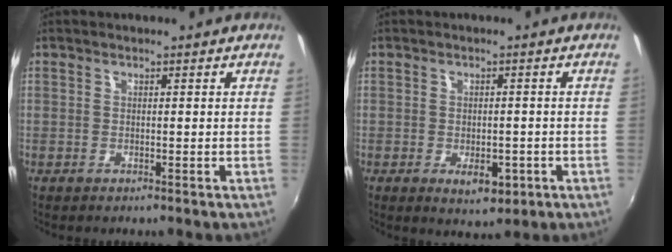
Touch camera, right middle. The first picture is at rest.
{"total": 5.0, "force": [-1.9, 2.7, 3.7], "torque": [-0.067, -0.011, -0.022]}